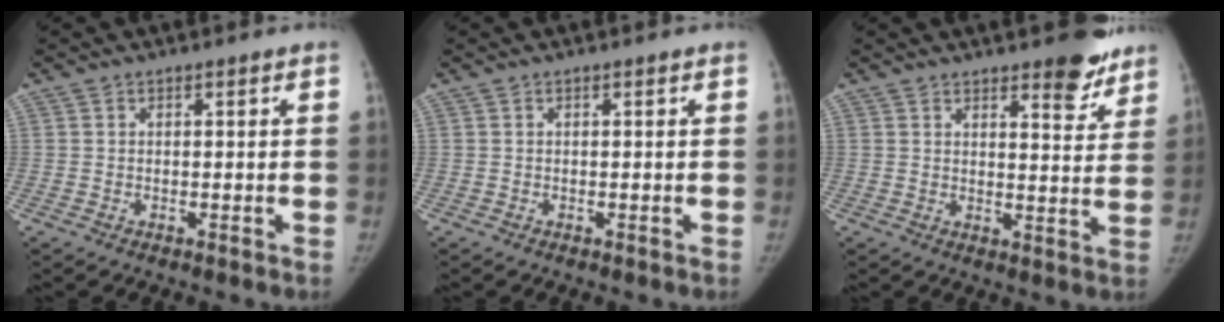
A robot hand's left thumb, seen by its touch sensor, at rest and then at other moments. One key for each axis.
{"total": 0.0}
{"total": 8.1, "fx": 6.0, "fy": 2.7, "fz": 4.8, "tx": -0.030, "ty": -0.040, "tz": 0.078}